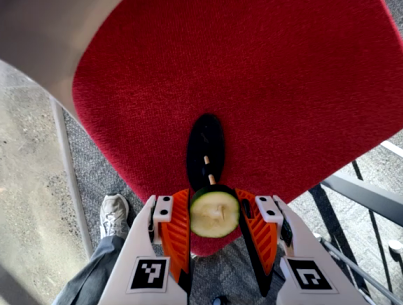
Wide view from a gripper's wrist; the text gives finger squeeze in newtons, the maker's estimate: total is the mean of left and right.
{"total": 11.3, "left": 11.2, "right": 11.4}